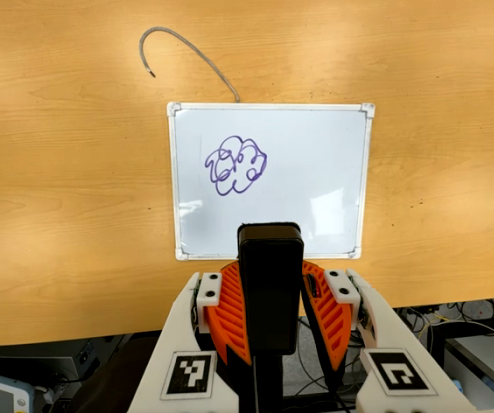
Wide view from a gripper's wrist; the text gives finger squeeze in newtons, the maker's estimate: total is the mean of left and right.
{"total": 8.4, "left": 7.5, "right": 9.2}